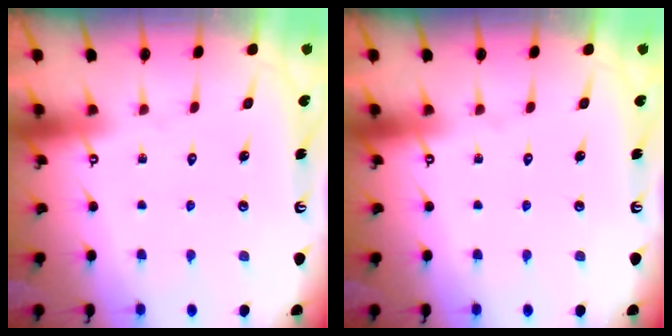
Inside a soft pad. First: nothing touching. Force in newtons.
{"total": 0.0}